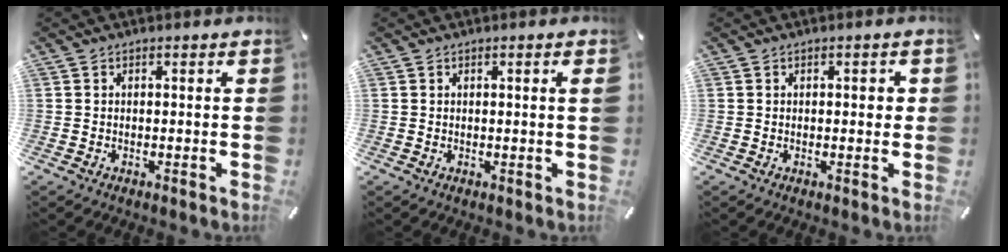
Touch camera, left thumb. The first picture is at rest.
{"total": 1.8, "force": [0.3, 0.0, 1.8], "torque": [-0.030, -0.001, 0.004]}
{"total": 1.5, "force": [0.1, 0.8, 1.2], "torque": [-0.007, -0.002, -0.004]}